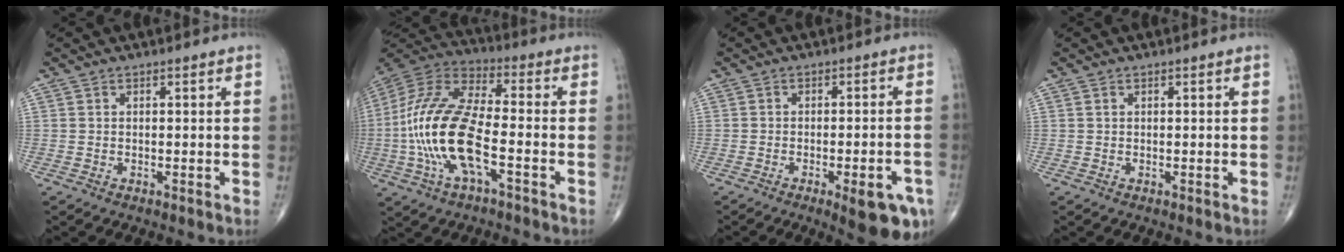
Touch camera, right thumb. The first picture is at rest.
{"total": 18.8, "force": [-4.2, 7.0, 17.0], "torque": [-0.371, 0.030, -0.080]}
{"total": 9.8, "force": [-4.6, 2.7, 8.2], "torque": [-0.088, 0.011, -0.052]}
{"total": 0.0}